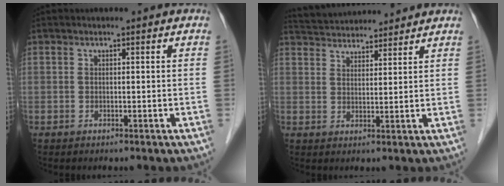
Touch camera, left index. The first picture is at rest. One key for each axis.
{"total": 9.9, "fx": 9.5, "fy": 1.6, "fz": 2.2, "tx": -0.040, "ty": 0.029, "tz": 0.148}